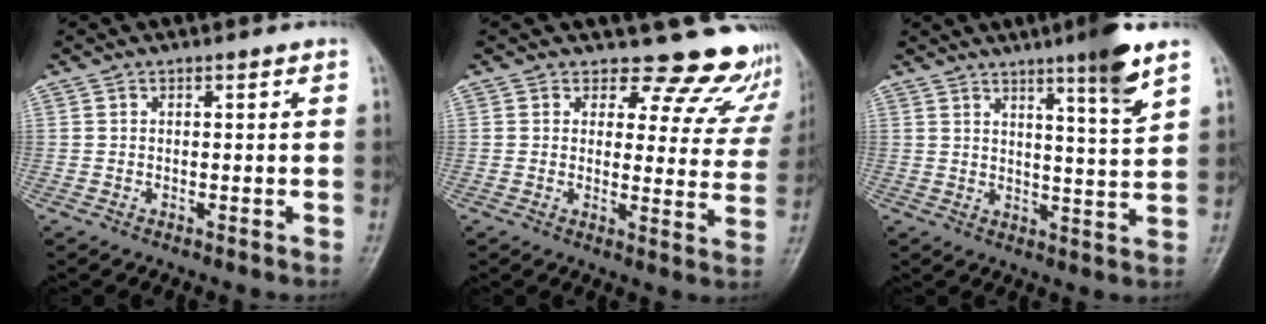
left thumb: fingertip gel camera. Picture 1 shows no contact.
{"total": 14.3, "force": [12.8, 5.9, 2.1], "torque": [0.032, -0.104, 0.120]}
{"total": 9.0, "force": [5.6, 0.3, 7.1], "torque": [-0.101, -0.034, 0.081]}